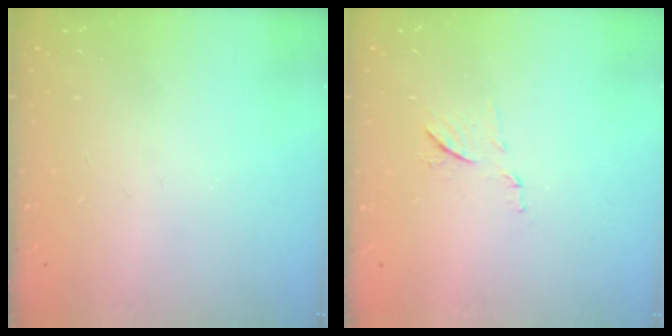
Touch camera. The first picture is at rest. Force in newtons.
{"total": 7.2, "press": 7.1, "slide": 0.5}